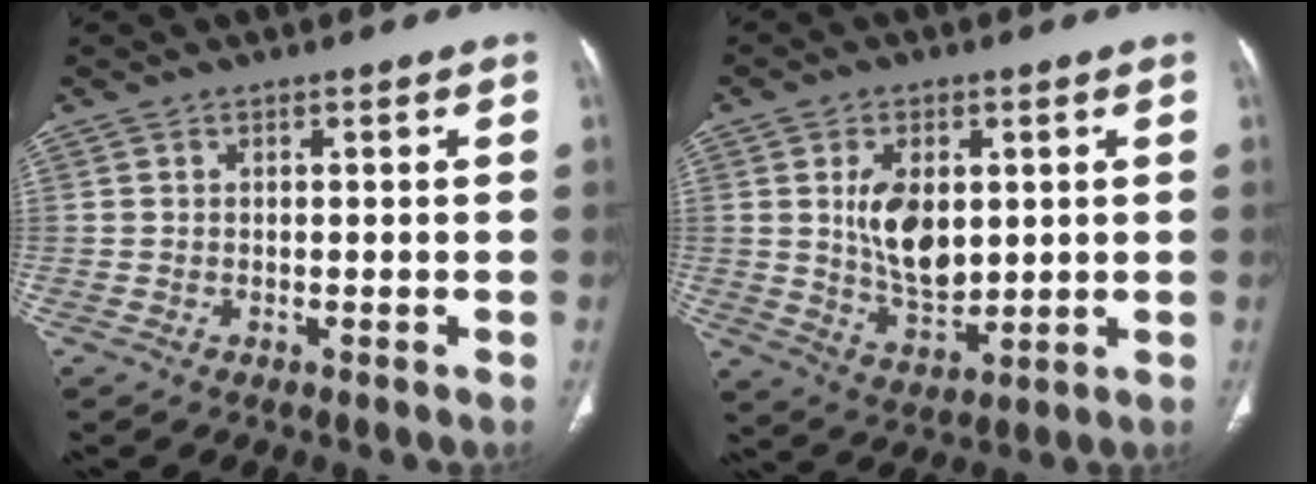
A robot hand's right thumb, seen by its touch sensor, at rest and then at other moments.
{"total": 10.5, "force": [1.9, 6.3, 8.2], "torque": [-0.124, -0.018, 0.047]}